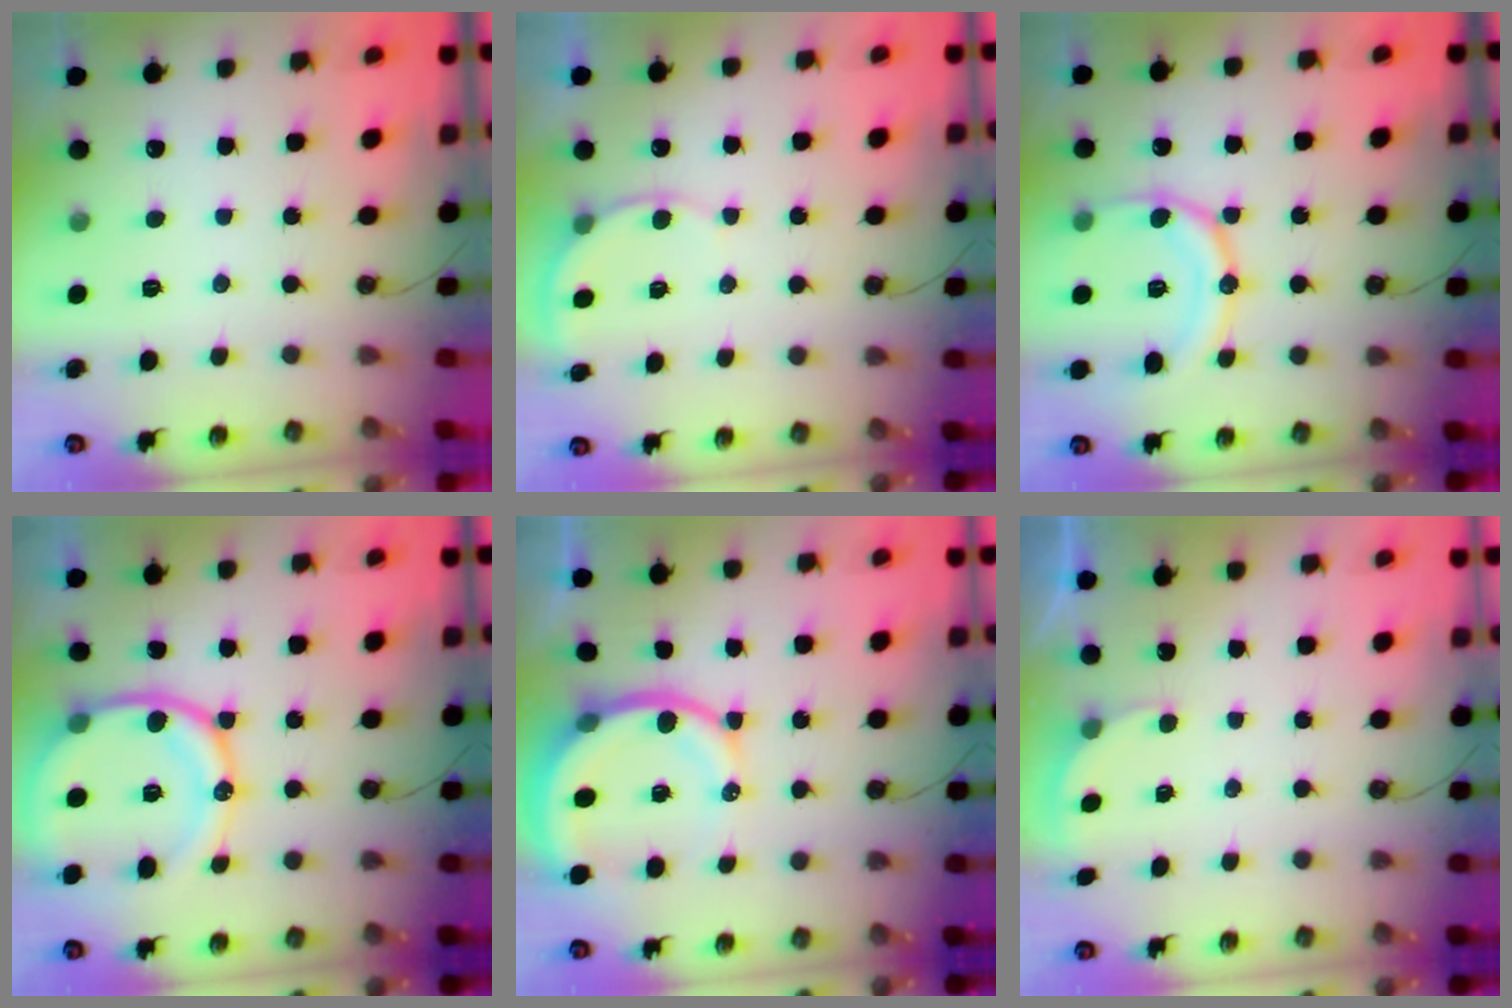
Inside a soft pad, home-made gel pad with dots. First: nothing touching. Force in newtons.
{"total": 4.6, "press": 4.6, "slide": 0.4}
{"total": 14.1, "press": 14.0, "slide": 1.6}
{"total": 19.0, "press": 18.9, "slide": 1.9}
{"total": 12.7, "press": 12.6, "slide": 1.6}
{"total": 2.3, "press": 2.1, "slide": 0.8}